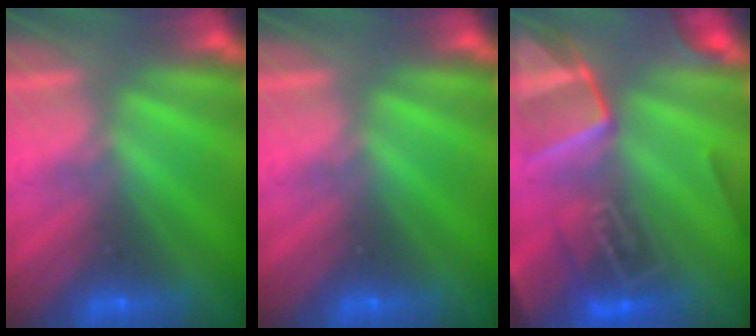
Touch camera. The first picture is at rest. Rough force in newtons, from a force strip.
{"total": 0.0}
{"total": 5.7}